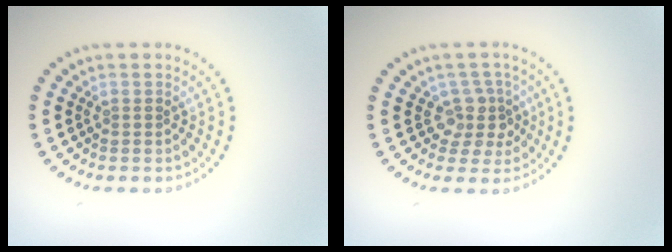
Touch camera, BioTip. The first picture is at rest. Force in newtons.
{"total": 2.8, "press": 2.2, "slide": 1.8}